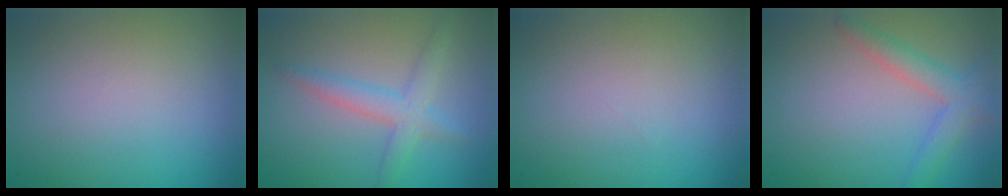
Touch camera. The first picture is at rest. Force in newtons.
{"total": 2.9, "press": 2.9, "slide": 0.1}
{"total": 0.0}
{"total": 2.9, "press": 2.9, "slide": 0.1}